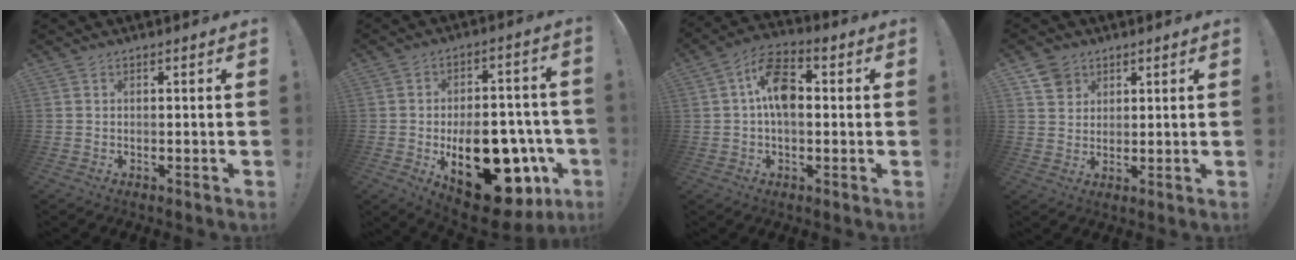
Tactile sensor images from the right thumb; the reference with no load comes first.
{"total": 23.3, "force": [-8.1, 12.9, 17.7], "torque": [-0.244, 0.046, -0.107]}
{"total": 11.5, "force": [1.1, 7.1, 9.0], "torque": [-0.148, 0.016, 0.023]}
{"total": 5.3, "force": [3.3, 4.0, 0.8], "torque": [-0.007, -0.018, 0.063]}